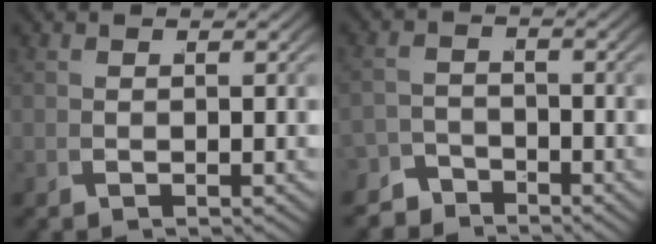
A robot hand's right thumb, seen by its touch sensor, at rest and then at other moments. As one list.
[{"total": 3.4, "force": [-3.2, 1.2, -0.1], "torque": [0.020, -0.013, -0.058]}]